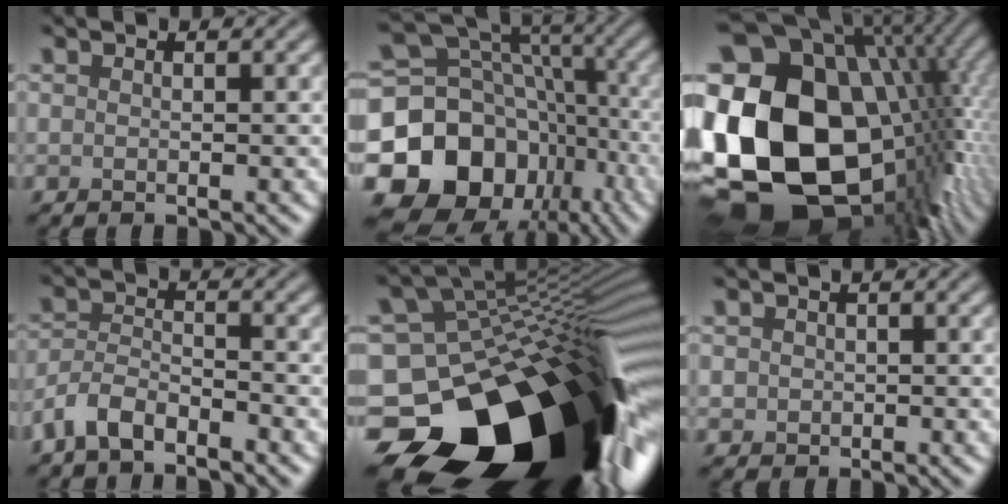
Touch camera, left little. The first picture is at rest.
{"total": 16.6, "force": [-6.1, 13.3, 7.8], "torque": [-0.162, 0.015, -0.107]}
{"total": 22.3, "force": [-1.8, 16.7, 14.7], "torque": [-0.329, -0.008, -0.018]}
{"total": 3.8, "force": [-3.0, 1.4, 1.8], "torque": [-0.036, 0.003, -0.070]}
{"total": 20.5, "force": [-10.2, 10.9, 14.0], "torque": [-0.221, -0.019, -0.144]}
{"total": 1.2, "force": [0.0, 1.2, 0.3], "torque": [0.000, -0.005, -0.001]}